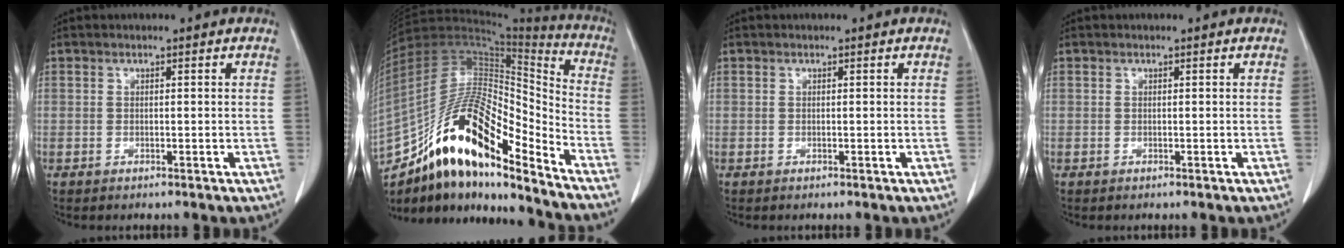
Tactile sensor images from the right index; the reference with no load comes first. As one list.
[{"total": 21.0, "force": [-13.5, 5.5, 15.1], "torque": [-0.288, 0.022, -0.233]}, {"total": 0.0}, {"total": 0.0}]